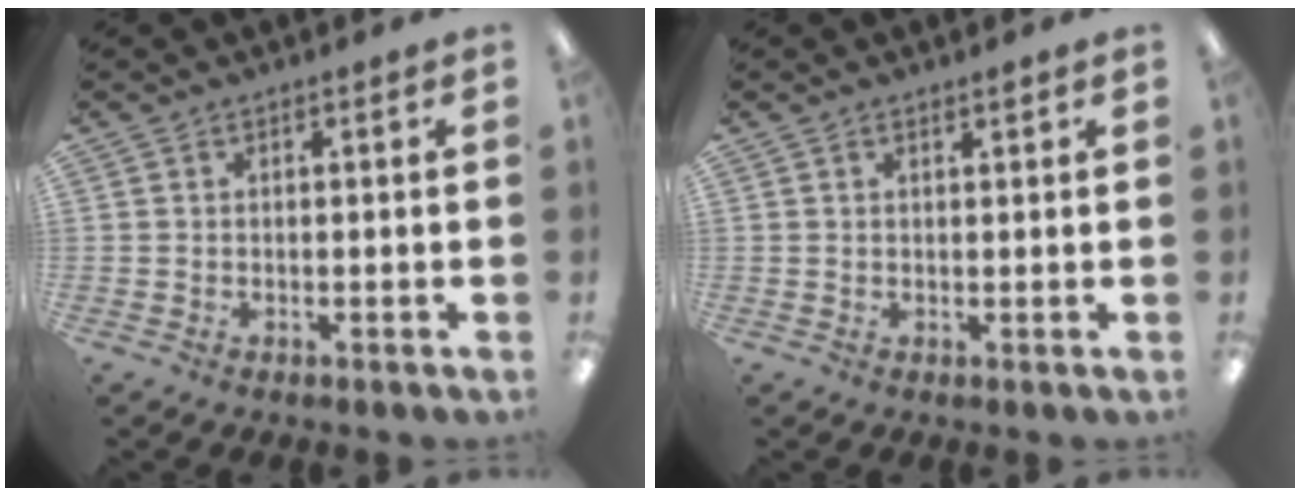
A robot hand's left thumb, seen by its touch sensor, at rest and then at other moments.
{"total": 1.1, "force": [0.9, 0.3, 0.5], "torque": [-0.011, 0.000, 0.016]}